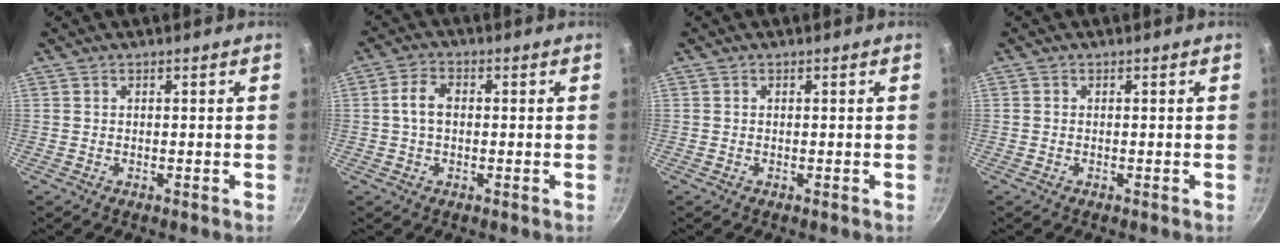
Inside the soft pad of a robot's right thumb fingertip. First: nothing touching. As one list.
[{"total": 4.7, "force": [0.2, 3.1, 3.5], "torque": [-0.063, 0.013, -0.002]}, {"total": 0.0}, {"total": 0.0}]